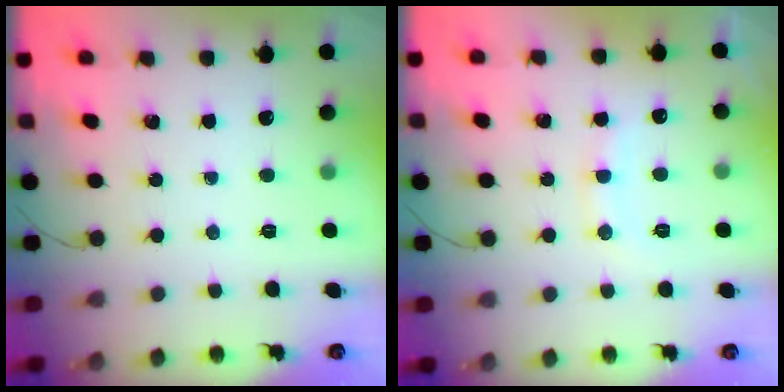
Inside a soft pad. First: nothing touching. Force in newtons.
{"total": 9.9, "press": 9.9, "slide": 1.2}